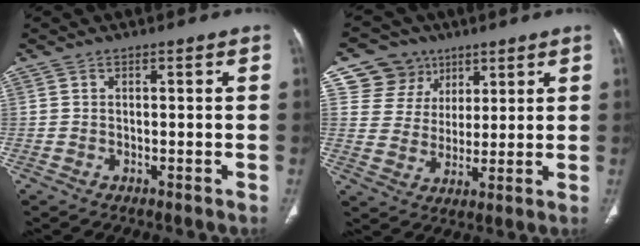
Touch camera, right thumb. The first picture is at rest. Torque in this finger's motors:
{"motor_torque": [-0.77, 0.93, 0.13, -0.32, -0.17]}